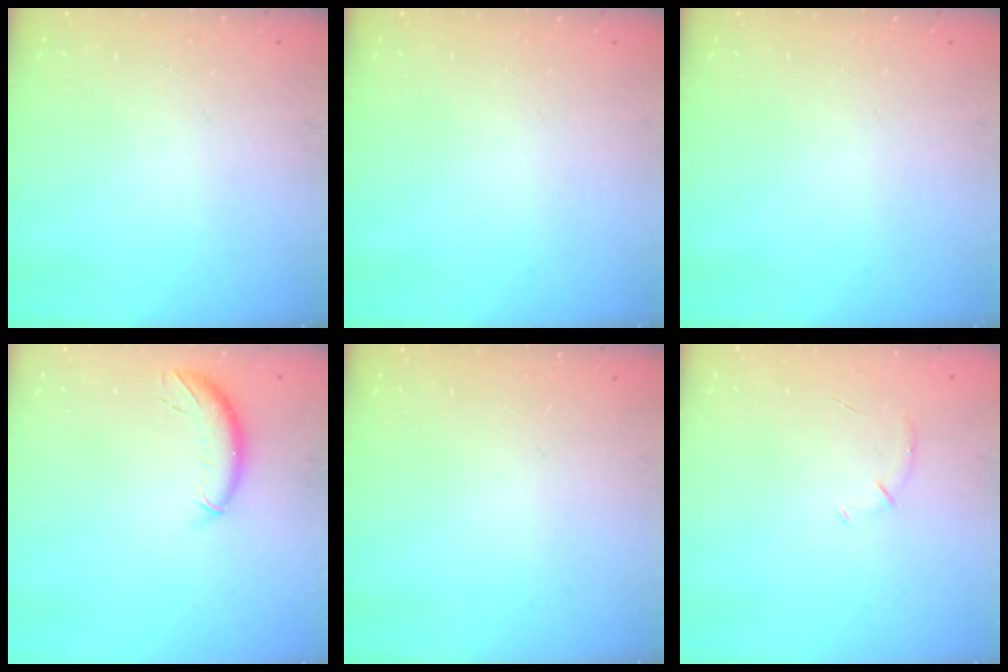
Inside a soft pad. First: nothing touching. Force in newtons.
{"total": 0.0}
{"total": 0.0}
{"total": 8.2, "press": 8.1, "slide": 1.2}
{"total": 0.0}
{"total": 6.1, "press": 5.9, "slide": 1.7}